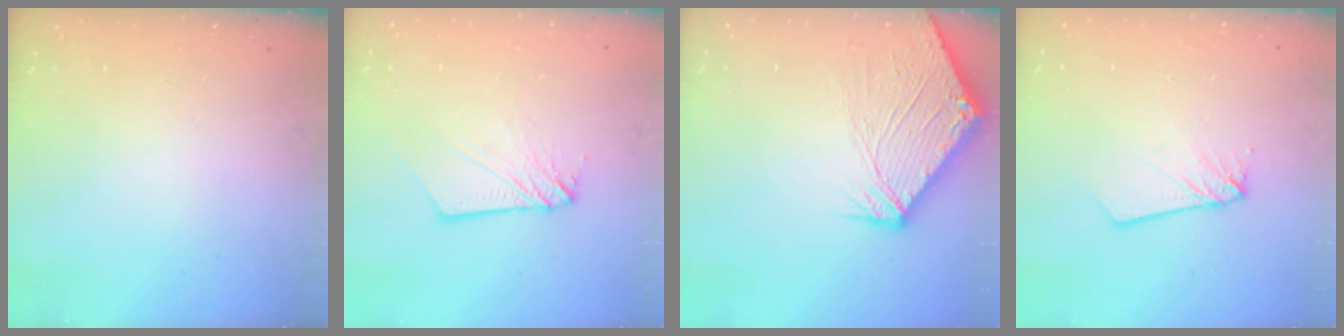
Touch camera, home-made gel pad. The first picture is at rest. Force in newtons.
{"total": 4.1, "press": 4.1, "slide": 0.4}
{"total": 9.6, "press": 9.5, "slide": 1.2}
{"total": 2.5, "press": 2.5, "slide": 0.1}